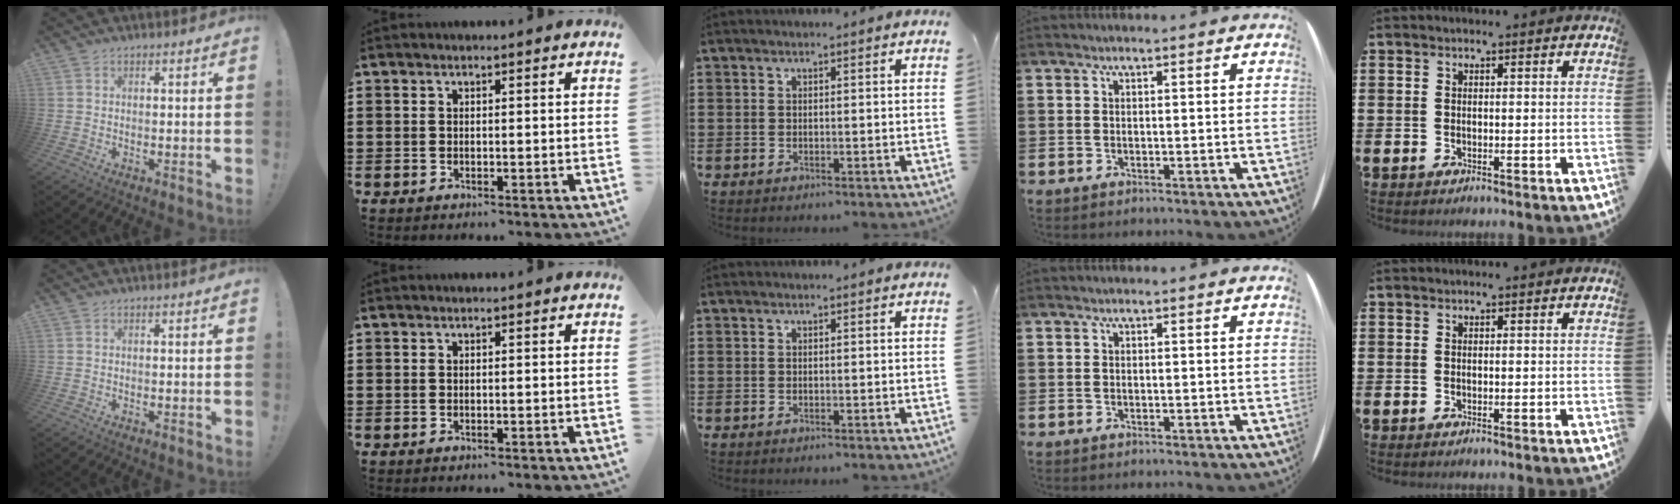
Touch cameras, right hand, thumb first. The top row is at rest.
{}